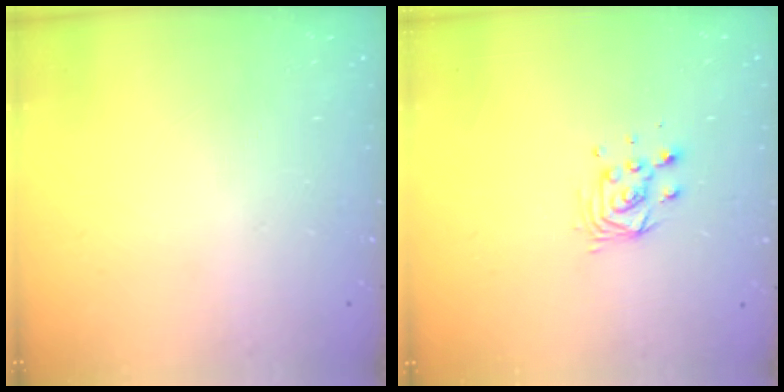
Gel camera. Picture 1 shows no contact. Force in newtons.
{"total": 5.2, "press": 5.2, "slide": 0.2}